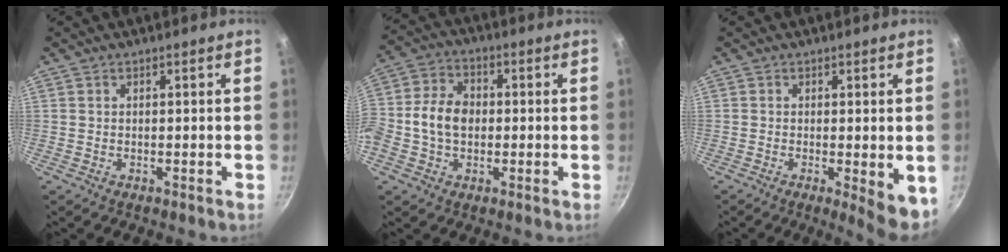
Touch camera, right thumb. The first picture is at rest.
{"total": 10.5, "force": [-0.5, 7.7, 7.1], "torque": [-0.117, 0.024, -0.028]}
{"total": 5.9, "force": [-1.0, 1.6, 5.6], "torque": [-0.063, -0.008, -0.008]}